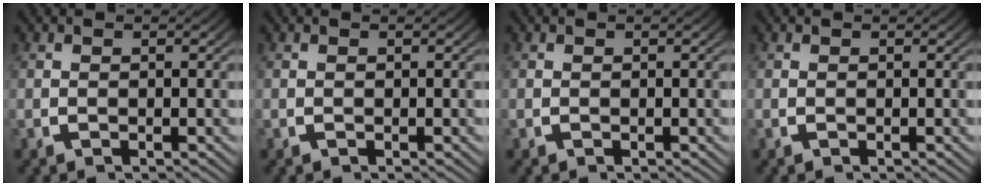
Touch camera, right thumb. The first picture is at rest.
{"total": 0.0}
{"total": 0.0}
{"total": 0.0}